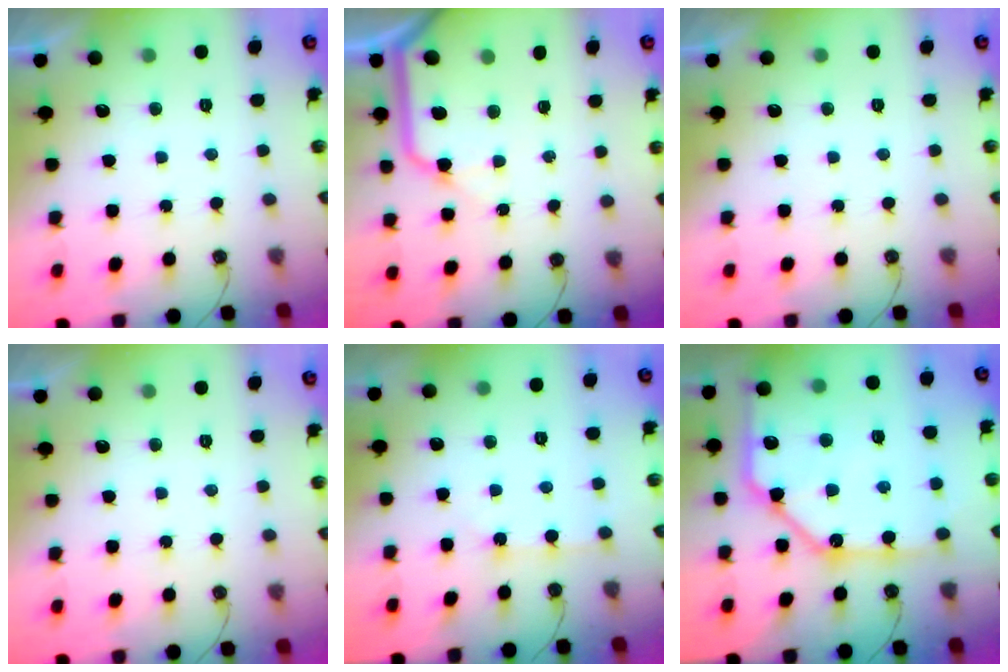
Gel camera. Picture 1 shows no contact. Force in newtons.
{"total": 10.8, "press": 10.7, "slide": 1.3}
{"total": 0.0}
{"total": 0.0}
{"total": 2.8, "press": 2.8, "slide": 0.4}
{"total": 22.6, "press": 22.5, "slide": 2.6}